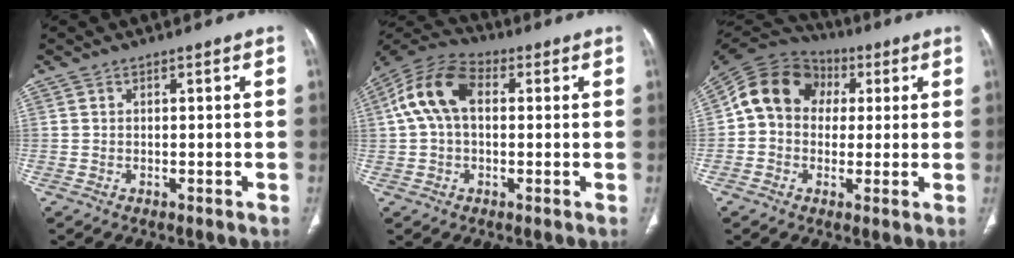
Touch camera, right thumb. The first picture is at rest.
{"total": 11.7, "force": [1.8, 7.4, 9.0], "torque": [-0.177, 0.036, 0.024]}
{"total": 13.0, "force": [1.9, 10.9, 6.8], "torque": [-0.111, 0.030, 0.020]}